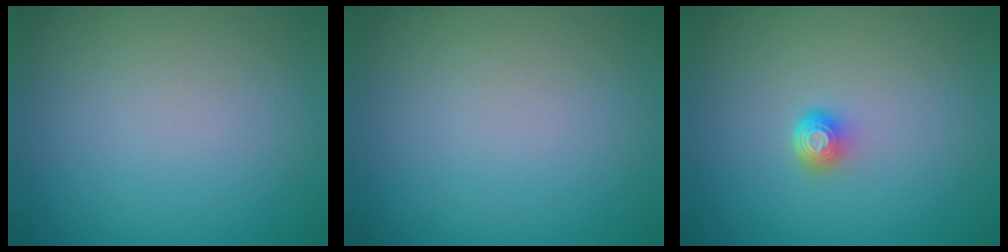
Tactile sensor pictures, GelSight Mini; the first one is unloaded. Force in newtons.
{"total": 0.0}
{"total": 1.6, "press": 1.2, "slide": 1.1}